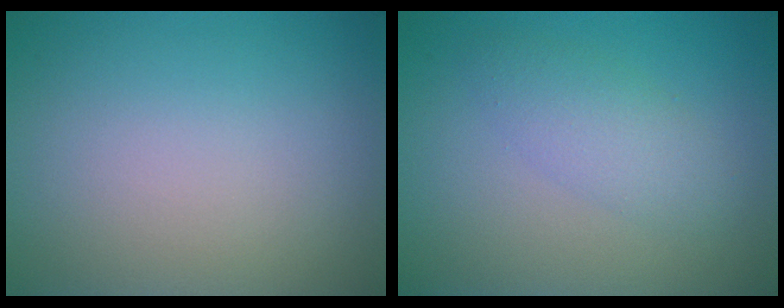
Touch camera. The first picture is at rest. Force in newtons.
{"total": 2.6, "press": 2.6, "slide": 0.1}